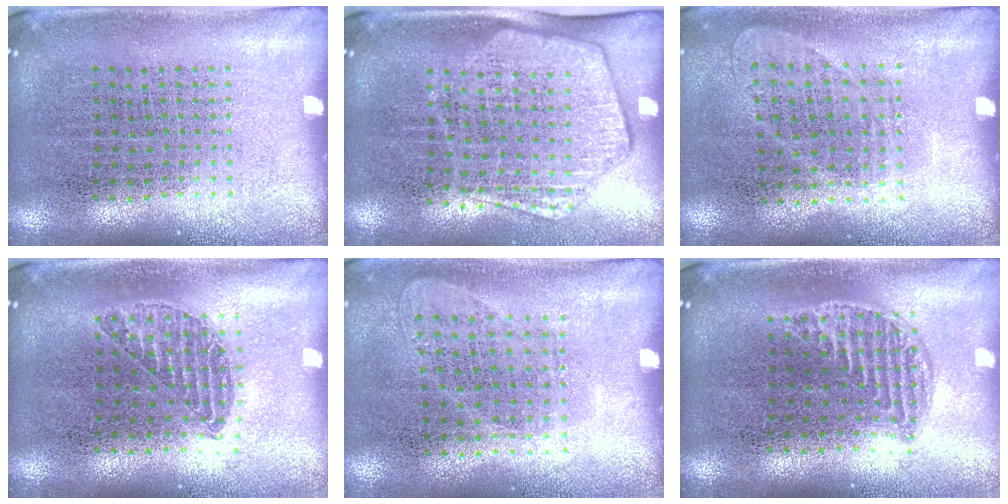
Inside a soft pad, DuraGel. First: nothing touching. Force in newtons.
{"total": 1.8, "press": 1.5, "slide": 0.9}
{"total": 0.9, "press": 0.8, "slide": 0.4}
{"total": 1.1, "press": 1.0, "slide": 0.5}
{"total": 1.0, "press": 0.9, "slide": 0.5}
{"total": 1.2, "press": 1.0, "slide": 0.6}